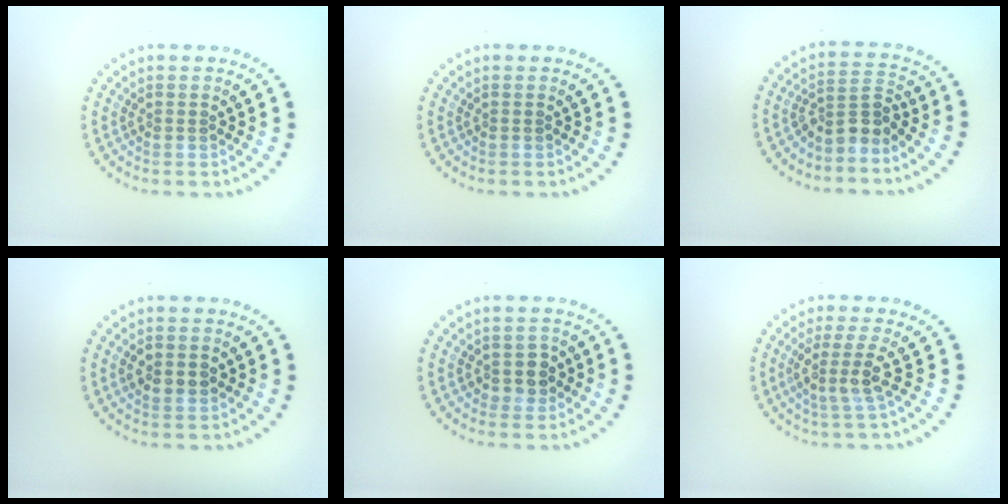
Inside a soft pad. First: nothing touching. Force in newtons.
{"total": 0.0}
{"total": 2.8, "press": 2.1, "slide": 1.8}
{"total": 2.4, "press": 2.4, "slide": 0.1}
{"total": 1.9, "press": 1.8, "slide": 0.6}
{"total": 2.7, "press": 2.1, "slide": 1.8}